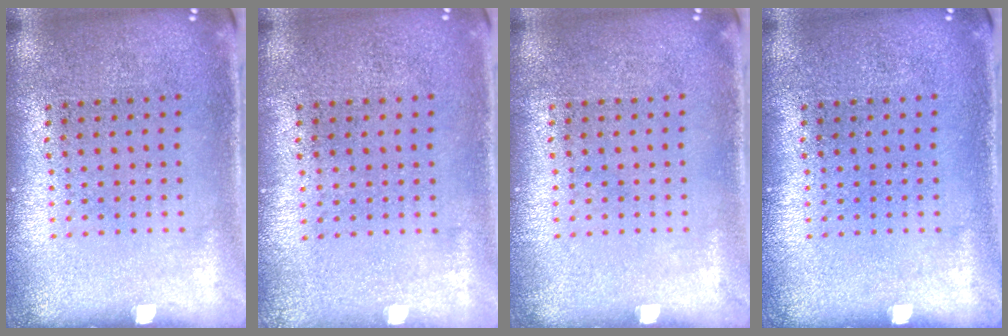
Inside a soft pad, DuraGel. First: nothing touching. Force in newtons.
{"total": 0.0}
{"total": 0.0}
{"total": 0.0}